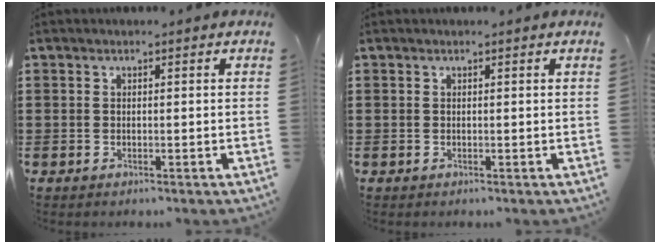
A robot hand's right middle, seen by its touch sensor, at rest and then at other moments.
{"total": 0.0}